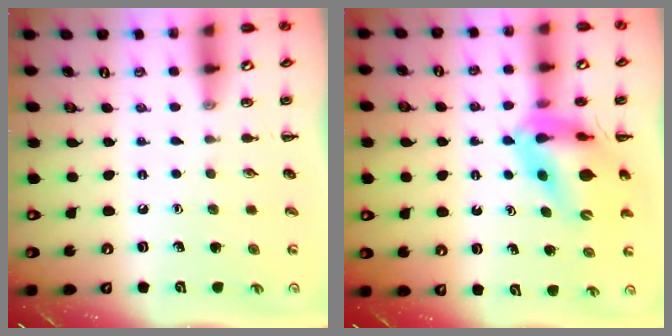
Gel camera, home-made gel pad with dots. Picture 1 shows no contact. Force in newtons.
{"total": 12.2, "press": 11.7, "slide": 3.4}